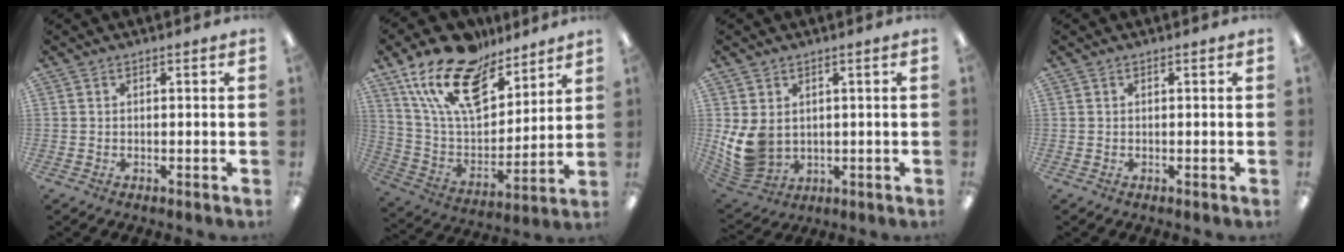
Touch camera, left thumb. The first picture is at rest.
{"total": 20.9, "force": [14.5, 10.0, 11.3], "torque": [-0.228, -0.087, 0.261]}
{"total": 8.9, "force": [1.2, 6.8, 5.6], "torque": [-0.133, -0.009, 0.027]}
{"total": 0.0}